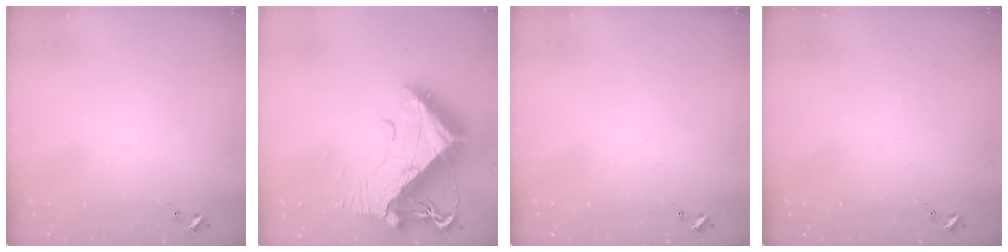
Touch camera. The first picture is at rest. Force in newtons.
{"total": 19.4, "press": 19.3, "slide": 2.1}
{"total": 0.0}
{"total": 0.0}